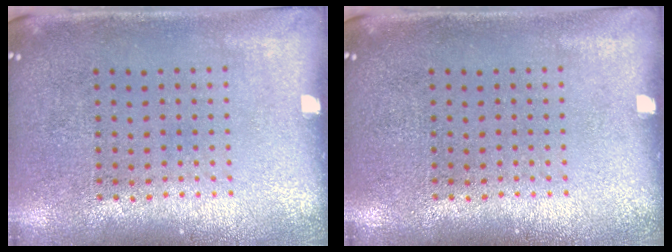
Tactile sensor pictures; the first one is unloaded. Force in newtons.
{"total": 0.0}